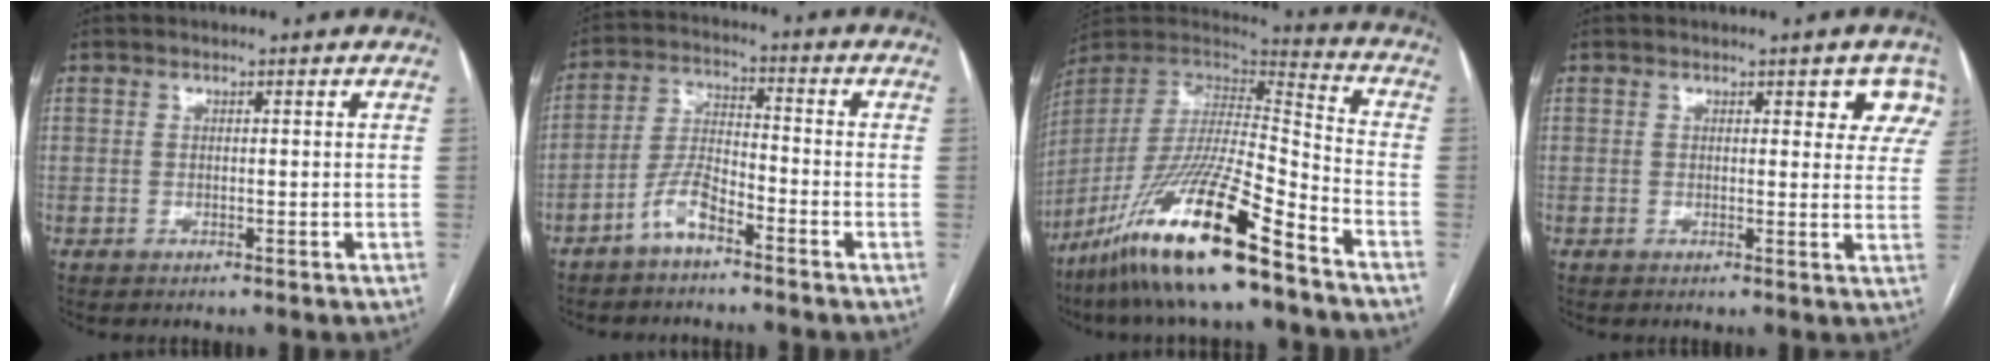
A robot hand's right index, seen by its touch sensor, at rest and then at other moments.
{"total": 5.9, "force": [-4.2, 1.5, 4.0], "torque": [-0.092, 0.007, -0.085]}
{"total": 22.4, "force": [-15.4, 1.5, 16.2], "torque": [-0.332, -0.040, -0.288]}
{"total": 5.9, "force": [3.5, 2.7, 3.9], "torque": [-0.023, -0.001, 0.025]}